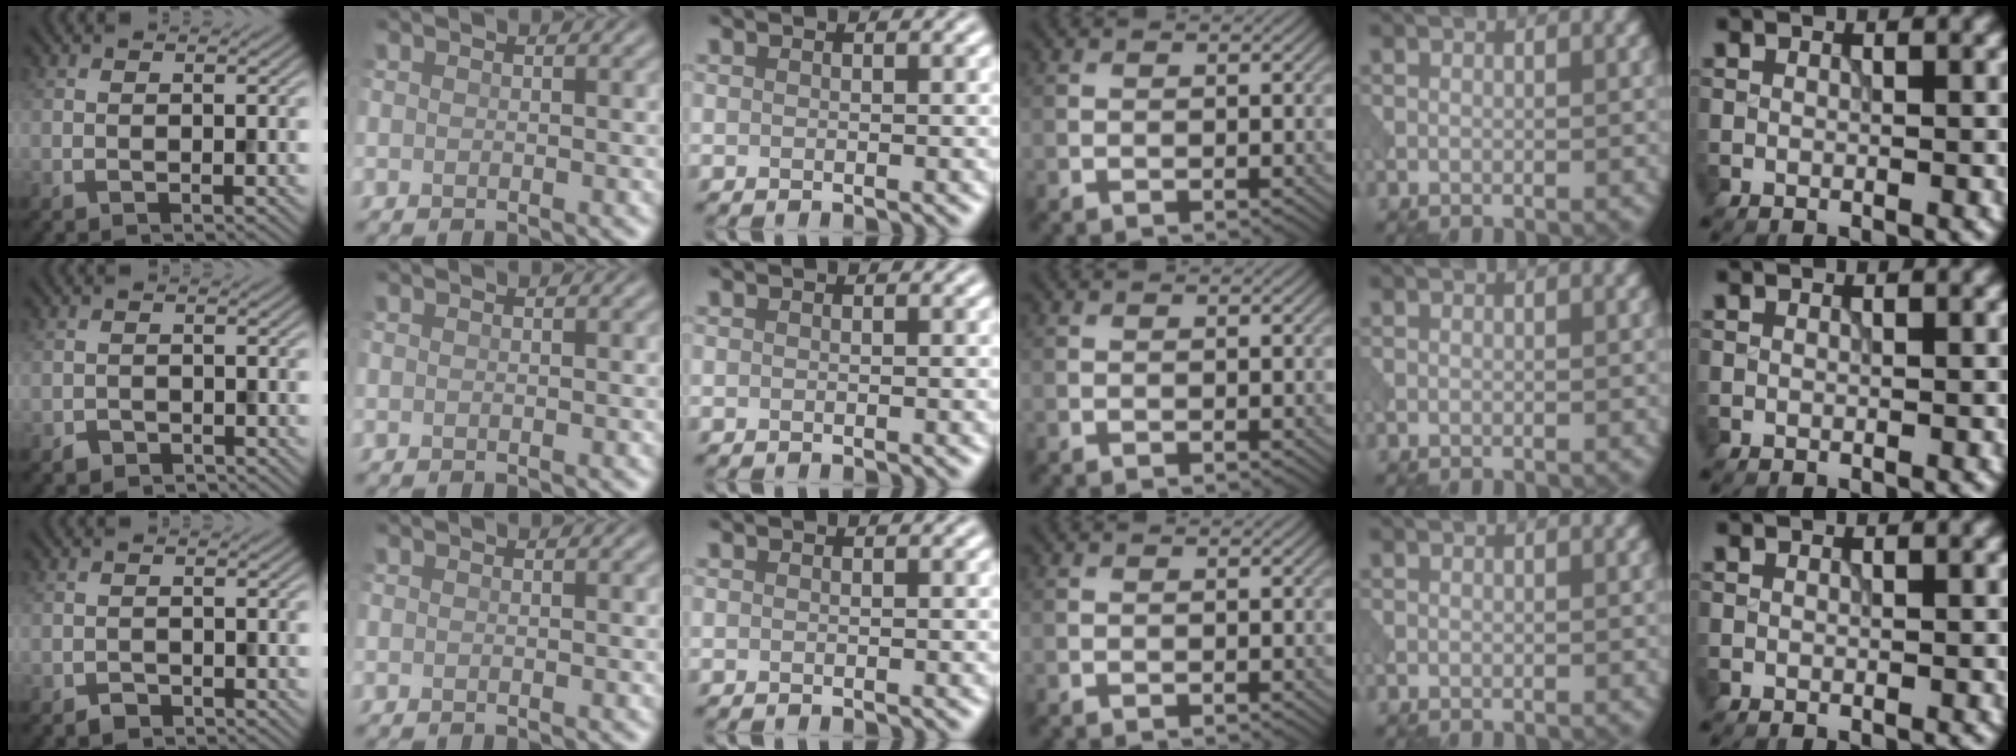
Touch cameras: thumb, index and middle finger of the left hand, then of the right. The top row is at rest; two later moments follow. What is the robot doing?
{"motion": "open", "object": "sandwich press"}